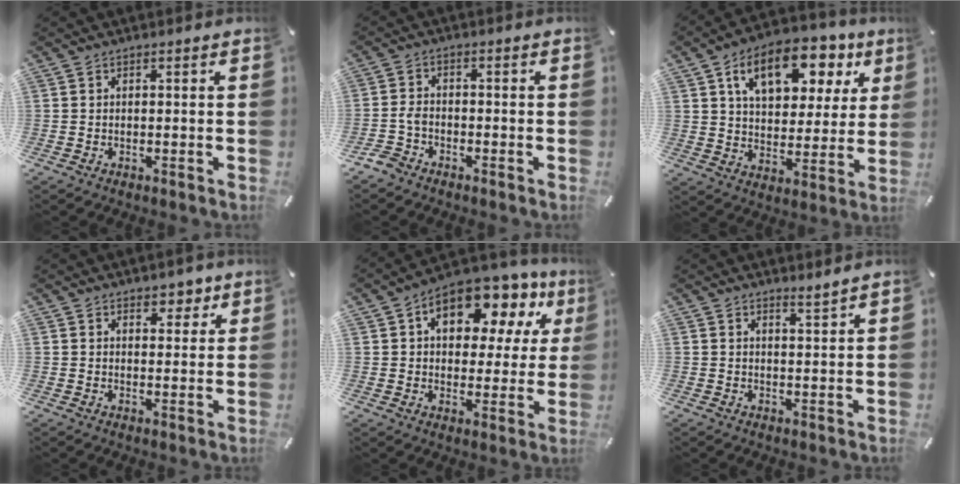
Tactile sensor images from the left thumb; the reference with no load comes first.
{"total": 3.9, "force": [-2.7, 2.4, 1.4], "torque": [-0.044, 0.010, -0.056]}
{"total": 15.8, "force": [8.3, 9.3, 9.8], "torque": [-0.157, -0.024, 0.141]}
{"total": 3.9, "force": [2.8, 2.6, 0.7], "torque": [0.010, -0.014, 0.044]}
{"total": 14.0, "force": [7.1, 8.5, 8.6], "torque": [-0.133, -0.039, 0.121]}
{"total": 2.3, "force": [2.3, -0.2, 0.4], "torque": [-0.011, -0.014, 0.042]}